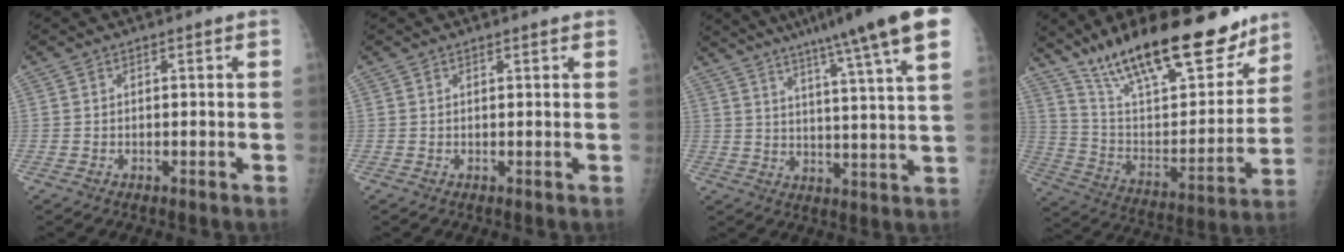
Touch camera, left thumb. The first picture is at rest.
{"total": 1.6, "force": [1.3, 0.2, 0.9], "torque": [-0.006, 0.002, 0.016]}
{"total": 19.4, "force": [12.8, 0.6, 14.6], "torque": [-0.208, -0.034, 0.167]}
{"total": 28.6, "force": [20.6, 9.3, 17.6], "torque": [-0.246, -0.075, 0.338]}